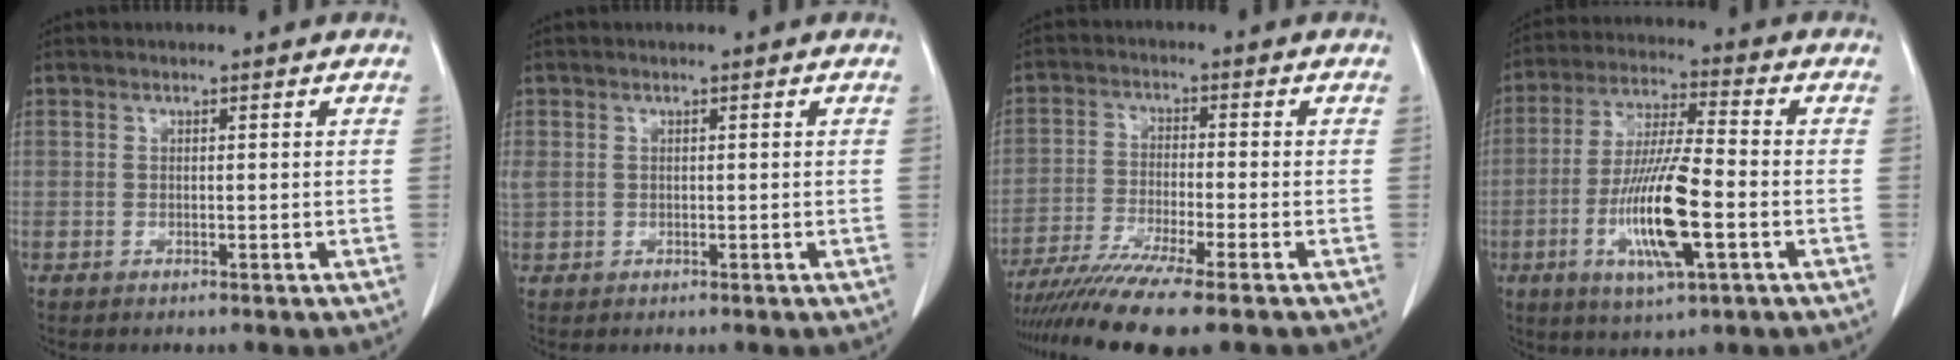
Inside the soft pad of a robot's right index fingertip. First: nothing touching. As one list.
[{"total": 1.7, "force": [0.3, 1.3, 0.9], "torque": [-0.043, 0.017, 0.012]}, {"total": 11.5, "force": [-9.1, -0.6, 7.1], "torque": [-0.115, -0.029, -0.149]}, {"total": 13.6, "force": [-3.9, 1.7, 12.9], "torque": [-0.255, -0.013, -0.072]}]